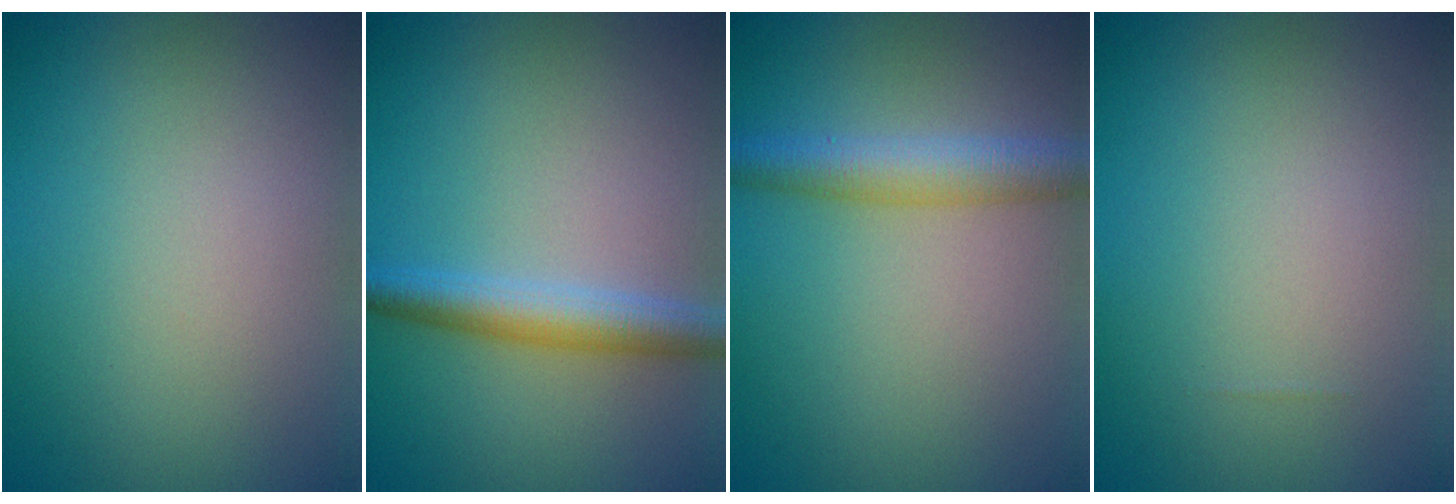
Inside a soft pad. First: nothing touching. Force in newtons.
{"total": 3.7, "press": 3.7, "slide": 0.1}
{"total": 4.0, "press": 4.0, "slide": 0.1}
{"total": 0.0}